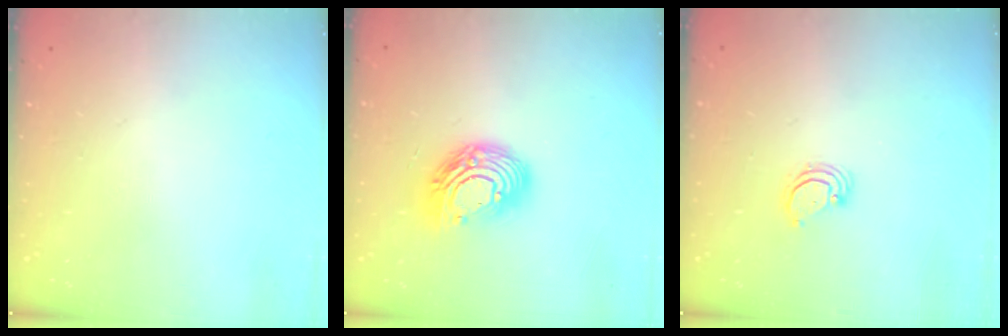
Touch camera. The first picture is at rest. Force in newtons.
{"total": 13.4, "press": 13.4, "slide": 1.0}
{"total": 2.9, "press": 2.9, "slide": 0.3}